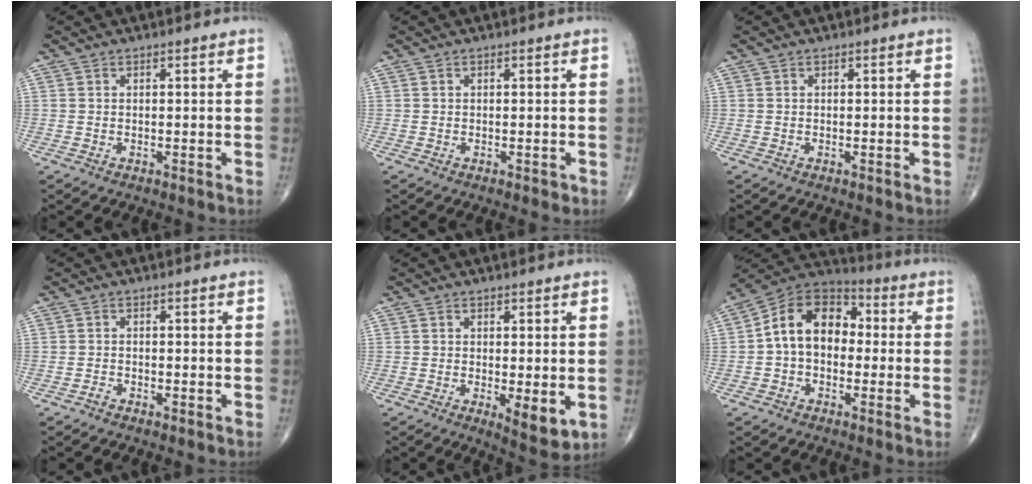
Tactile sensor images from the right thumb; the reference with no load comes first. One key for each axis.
{"total": 0.7, "fx": -0.2, "fy": 0.4, "fz": 0.5, "tx": -0.006, "ty": -0.001, "tz": -0.002}
{"total": 0.0}
{"total": 0.8, "fx": -0.7, "fy": 0.3, "fz": 0.2, "tx": -0.008, "ty": 0.002, "tz": -0.016}
{"total": 6.0, "fx": -1.1, "fy": 2.2, "fz": 5.5, "tx": -0.076, "ty": -0.019, "tz": -0.011}
{"total": 13.2, "fx": 0.1, "fy": 9.4, "fz": 9.3, "tx": -0.126, "ty": 0.042, "tz": -0.015}